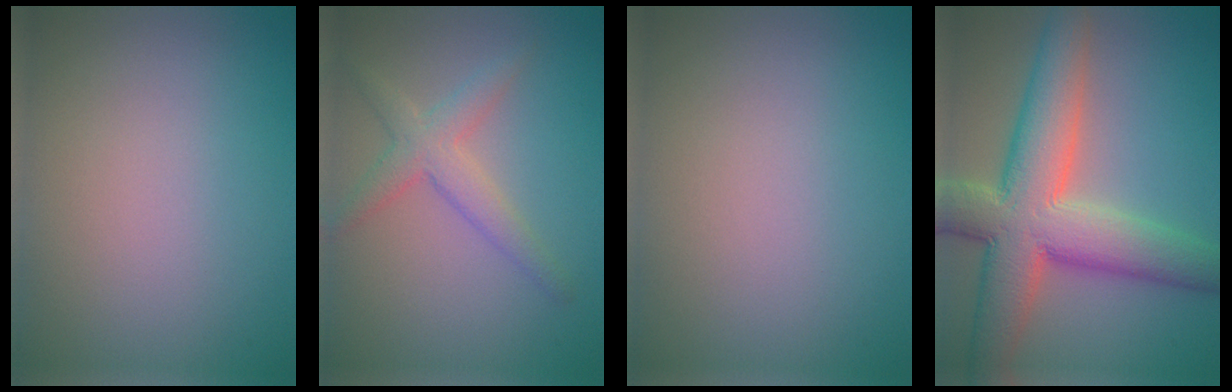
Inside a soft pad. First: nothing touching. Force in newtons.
{"total": 3.0, "press": 3.0, "slide": 0.1}
{"total": 0.0}
{"total": 10.6, "press": 10.6, "slide": 0.7}